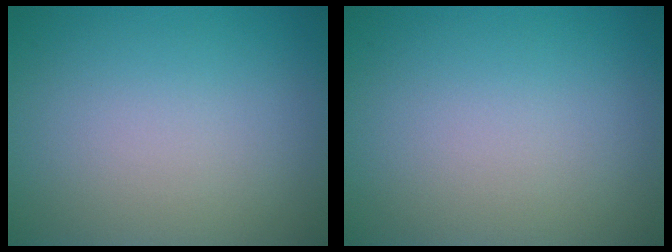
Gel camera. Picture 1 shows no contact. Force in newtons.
{"total": 0.0}